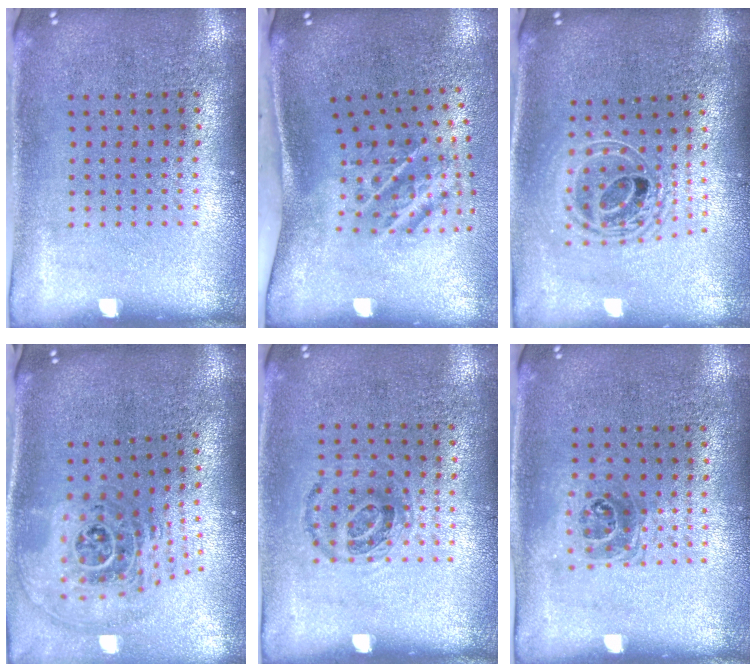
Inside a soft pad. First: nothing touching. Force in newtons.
{"total": 2.4, "press": 1.4, "slide": 2.0}
{"total": 2.0, "press": 1.5, "slide": 1.3}
{"total": 2.1, "press": 1.6, "slide": 1.4}
{"total": 0.9, "press": 0.7, "slide": 0.5}
{"total": 1.0, "press": 1.0, "slide": 0.4}